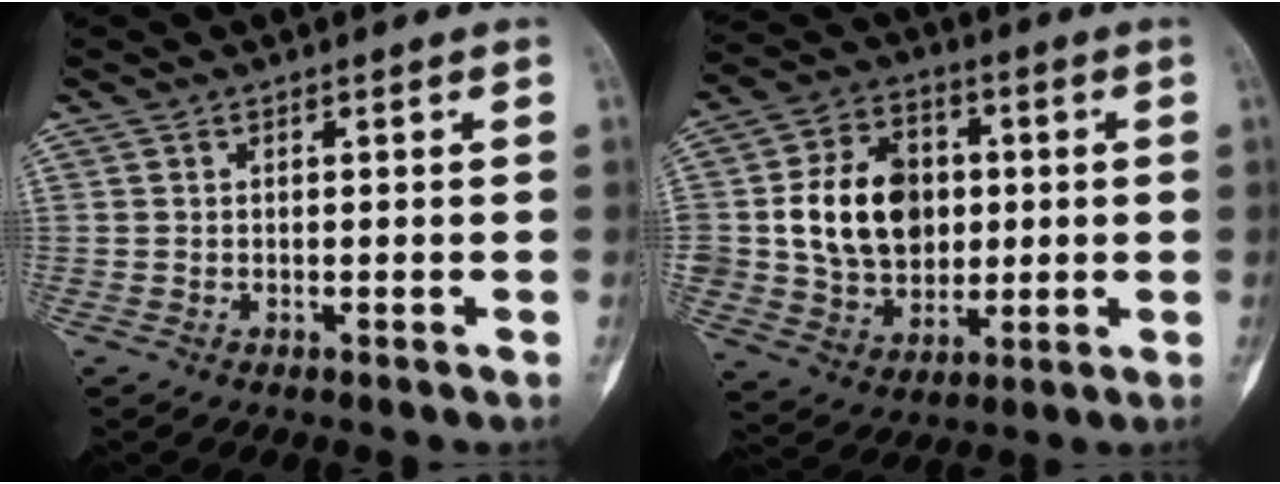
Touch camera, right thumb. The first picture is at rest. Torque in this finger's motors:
{"motor_torque": [1.02, 2.55, 0.74, -0.45, 0.18]}